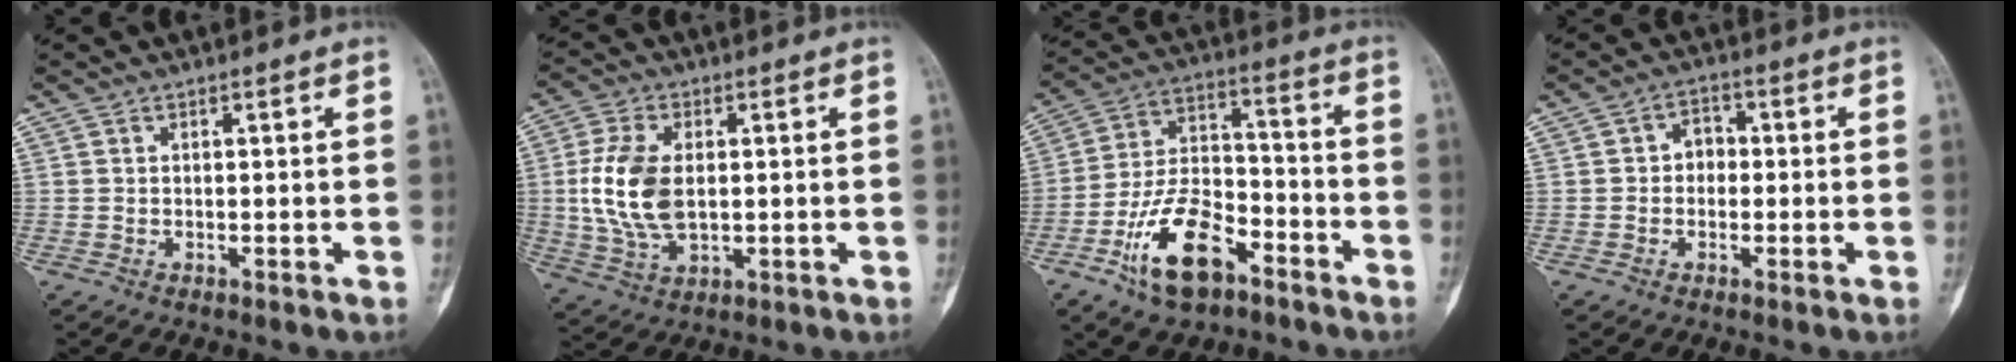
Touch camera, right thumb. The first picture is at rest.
{"total": 11.8, "force": [0.6, 6.8, 9.6], "torque": [-0.201, -0.002, 0.017]}
{"total": 15.2, "force": [-8.2, 7.6, 10.3], "torque": [-0.179, 0.057, -0.150]}
{"total": 3.6, "force": [-0.2, 2.9, 2.0], "torque": [-0.007, 0.017, -0.014]}